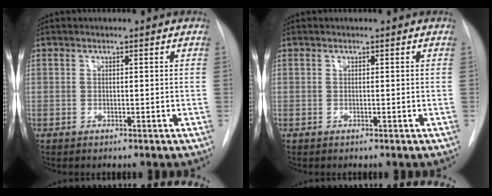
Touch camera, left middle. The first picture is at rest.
{"total": 0.0}